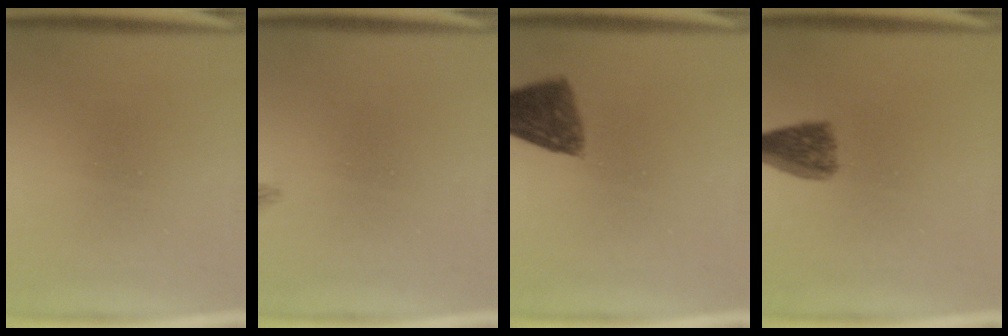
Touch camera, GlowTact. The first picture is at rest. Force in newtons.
{"total": 0.9}
{"total": 7.9}
{"total": 5.6}